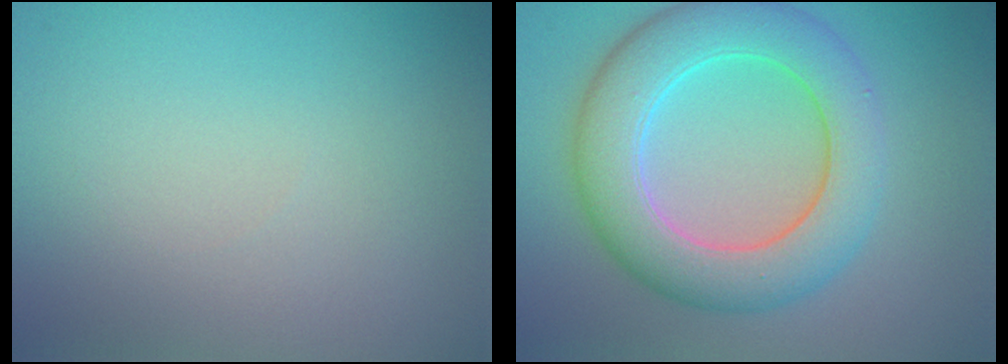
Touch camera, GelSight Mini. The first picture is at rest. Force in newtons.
{"total": 8.0, "press": 8.0, "slide": 0.2}